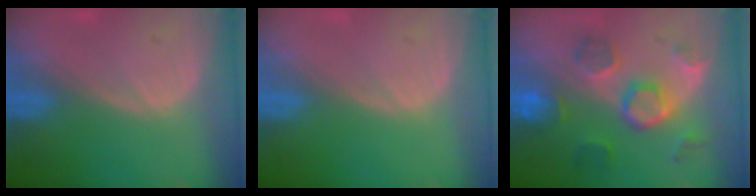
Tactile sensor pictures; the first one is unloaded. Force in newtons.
{"total": 0.0}
{"total": 8.5, "press": 8.0, "slide": 2.9}